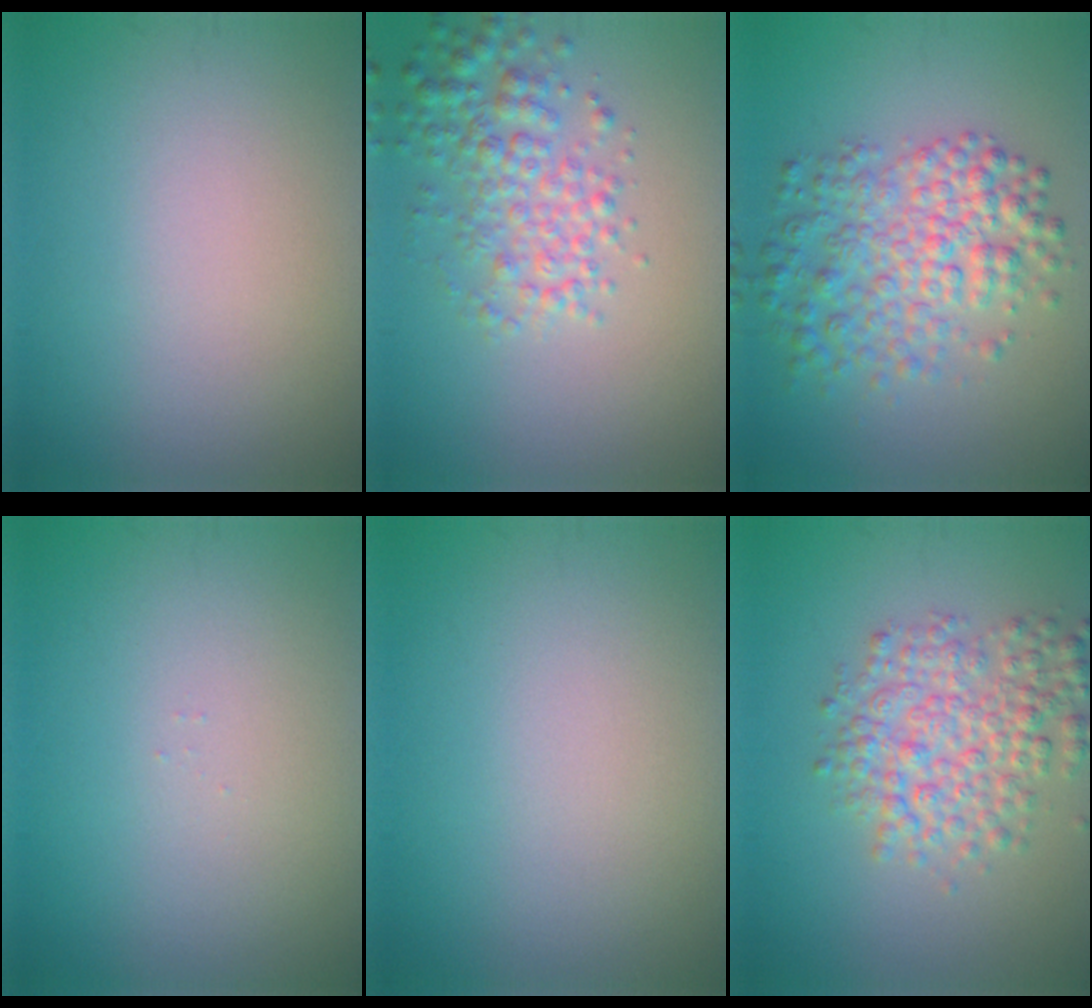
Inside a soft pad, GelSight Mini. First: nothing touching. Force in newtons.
{"total": 4.1, "press": 4.1, "slide": 0.1}
{"total": 5.9, "press": 5.9, "slide": 0.1}
{"total": 0.0}
{"total": 0.0}
{"total": 5.2, "press": 5.2, "slide": 0.2}